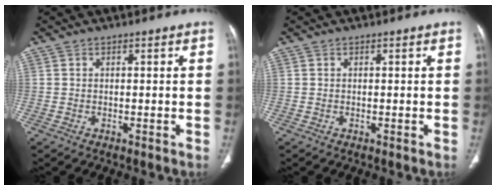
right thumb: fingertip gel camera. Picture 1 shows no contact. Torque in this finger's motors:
{"motor_torque": [0.00, 0.00, 0.00, 0.00, 0.00]}